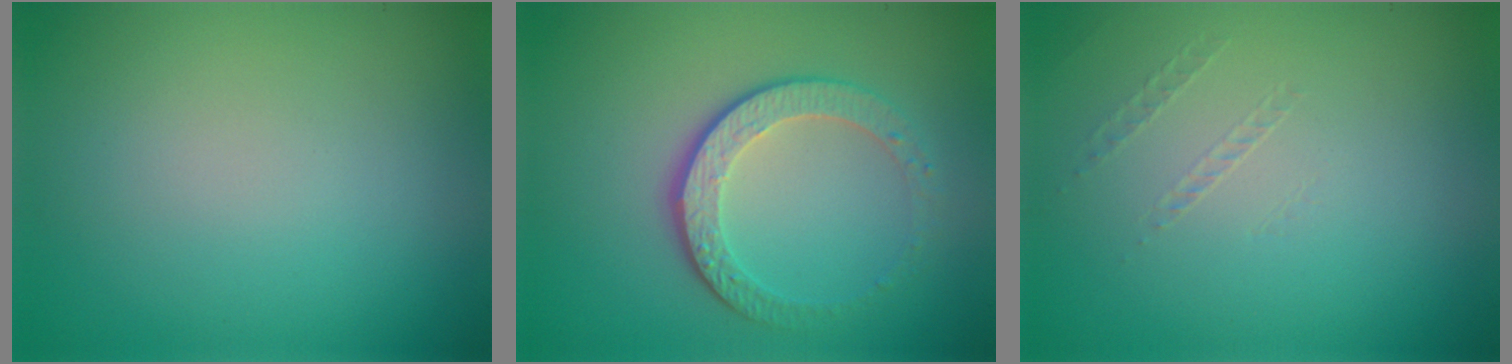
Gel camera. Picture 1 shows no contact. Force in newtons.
{"total": 4.3, "press": 3.1, "slide": 3.0}
{"total": 0.5, "press": 0.2, "slide": 0.5}